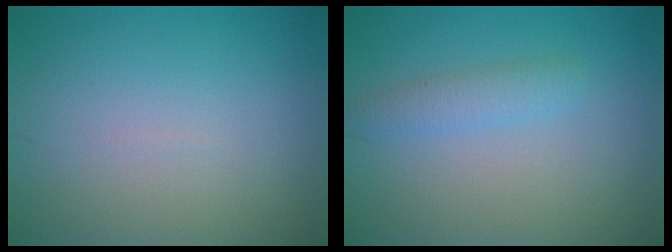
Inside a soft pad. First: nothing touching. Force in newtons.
{"total": 1.9, "press": 1.9, "slide": 0.1}